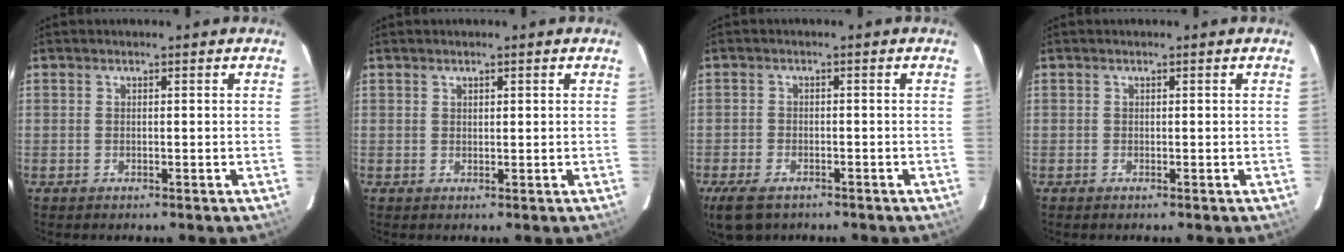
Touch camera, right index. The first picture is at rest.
{"total": 0.8, "force": [0.5, 0.4, 0.3], "torque": [-0.004, 0.003, 0.009]}
{"total": 6.8, "force": [-4.7, 3.5, 3.4], "torque": [-0.091, -0.017, -0.085]}
{"total": 0.0}